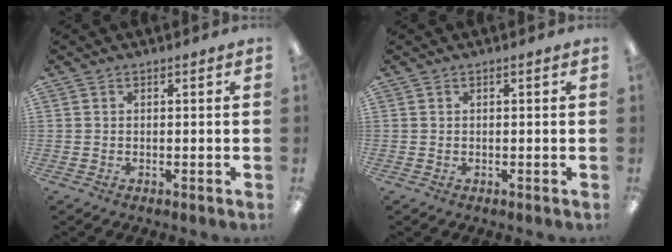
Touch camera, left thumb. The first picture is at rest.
{"total": 0.0}